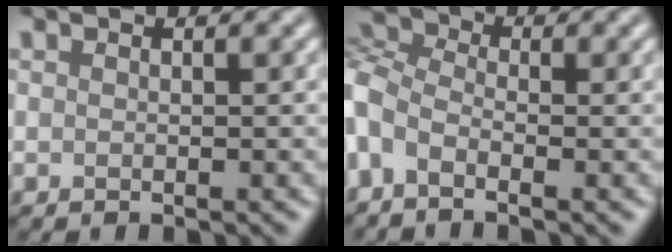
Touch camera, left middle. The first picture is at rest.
{"total": 4.5, "force": [-1.6, 2.7, 3.2], "torque": [-0.084, 0.003, -0.033]}